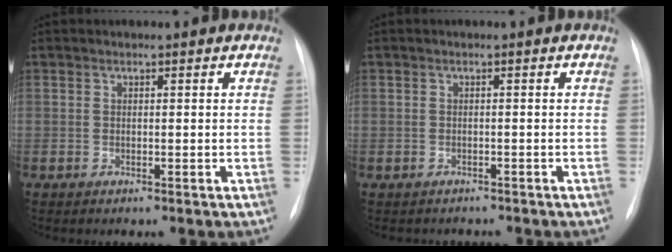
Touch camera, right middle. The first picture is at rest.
{"total": 2.5, "force": [-2.1, 1.3, -0.1], "torque": [-0.007, 0.002, -0.032]}